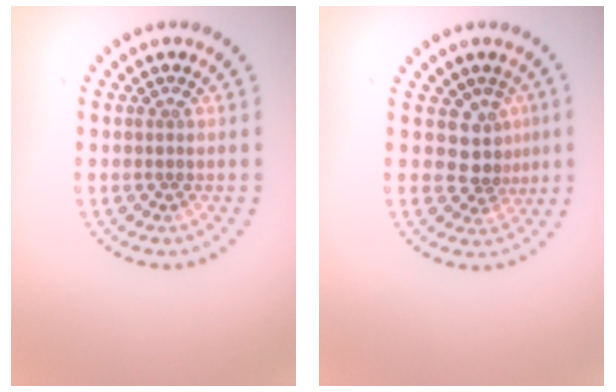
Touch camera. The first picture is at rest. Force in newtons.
{"total": 2.8, "press": 2.1, "slide": 1.9}